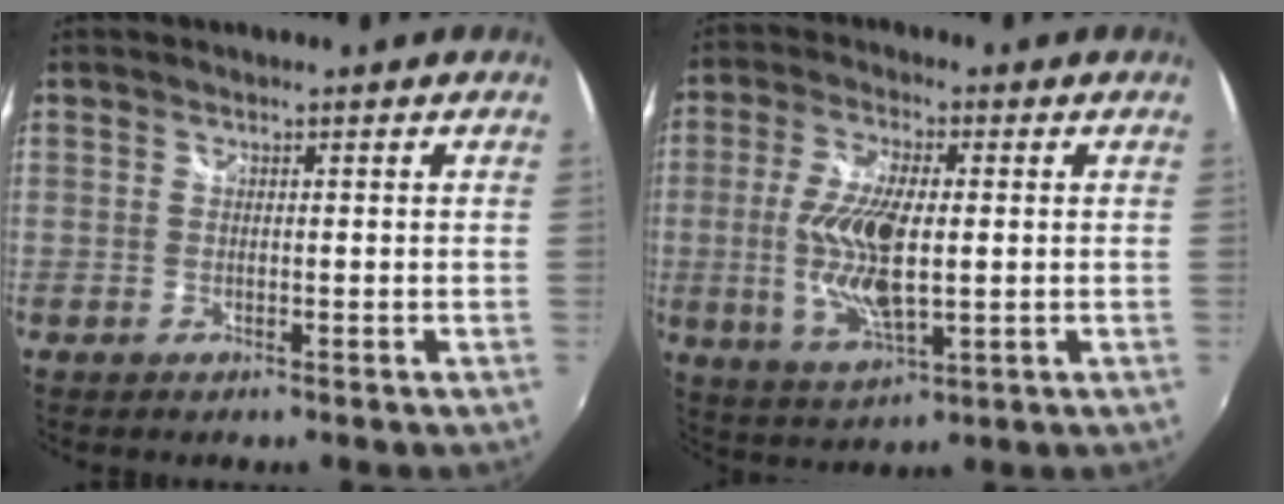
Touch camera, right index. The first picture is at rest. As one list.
[{"total": 12.3, "force": [-0.6, 4.4, 11.4], "torque": [-0.230, -0.008, -0.008]}]